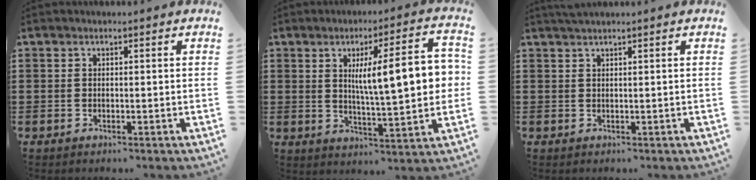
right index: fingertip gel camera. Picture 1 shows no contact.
{"total": 12.2, "force": [2.2, 2.8, 11.6], "torque": [-0.180, 0.001, 0.030]}
{"total": 1.0, "force": [1.0, 0.0, 0.3], "torque": [-0.007, 0.000, 0.019]}